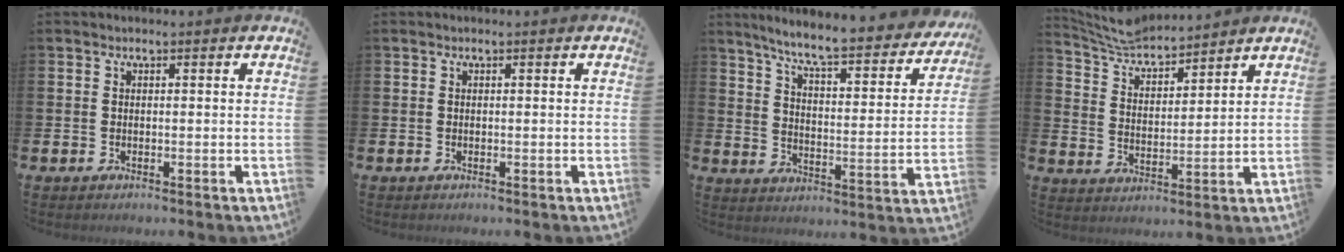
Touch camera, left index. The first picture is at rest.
{"total": 0.0}
{"total": 7.7, "force": [6.9, 0.6, 3.2], "torque": [-0.088, -0.054, 0.113]}
{"total": 5.8, "force": [5.6, 0.9, 1.0], "torque": [-0.048, -0.035, 0.100]}